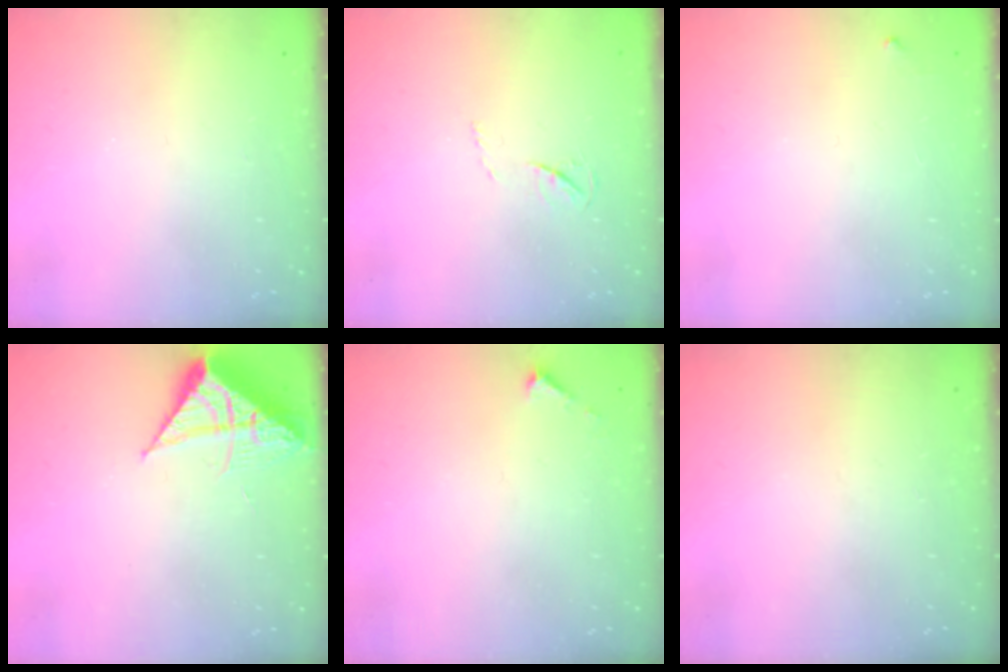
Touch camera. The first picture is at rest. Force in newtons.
{"total": 3.1, "press": 3.1, "slide": 0.5}
{"total": 3.6, "press": 3.6, "slide": 0.4}
{"total": 8.8, "press": 8.8, "slide": 1.0}
{"total": 2.1, "press": 2.1, "slide": 0.2}
{"total": 0.0}